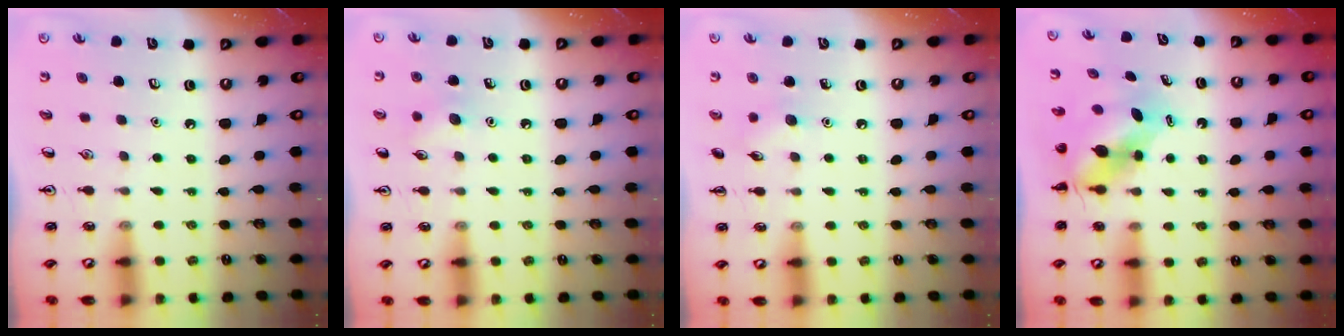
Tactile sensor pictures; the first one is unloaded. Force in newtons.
{"total": 6.3, "press": 6.0, "slide": 1.9}
{"total": 5.5, "press": 5.4, "slide": 1.3}
{"total": 5.6, "press": 5.5, "slide": 1.1}